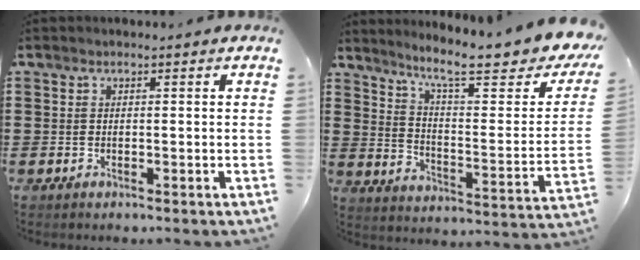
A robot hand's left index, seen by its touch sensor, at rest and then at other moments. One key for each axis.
{"total": 10.3, "fx": 7.8, "fy": 1.2, "fz": 6.5, "tx": -0.125, "ty": -0.059, "tz": 0.120}